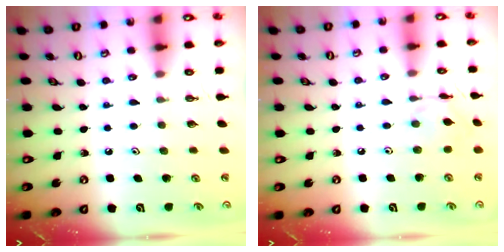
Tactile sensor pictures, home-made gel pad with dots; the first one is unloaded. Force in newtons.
{"total": 4.1, "press": 4.1, "slide": 0.1}